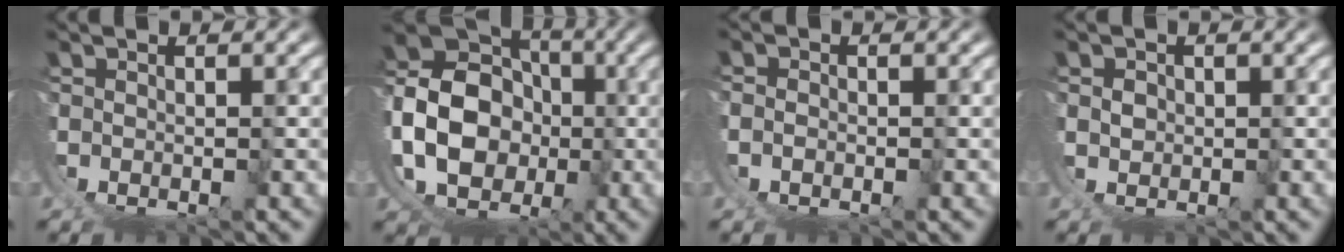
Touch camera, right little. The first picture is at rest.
{"total": 13.9, "force": [2.5, 11.0, 8.0], "torque": [-0.207, -0.050, 0.064]}
{"total": 2.2, "force": [0.0, 1.9, 0.9], "torque": [-0.033, -0.005, 0.000]}
{"total": 1.5, "force": [1.4, 0.6, 0.1], "torque": [-0.008, 0.002, 0.023]}